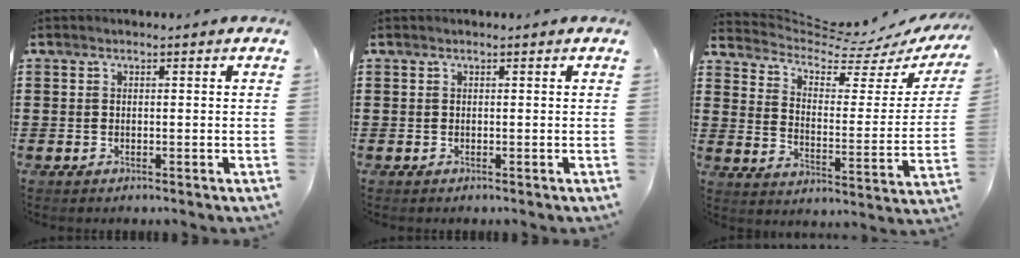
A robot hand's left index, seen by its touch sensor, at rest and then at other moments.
{"total": 0.0}
{"total": 5.1, "force": [4.5, 1.4, 2.2], "torque": [-0.061, -0.042, 0.069]}